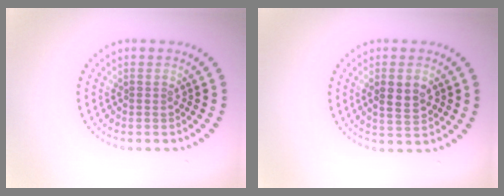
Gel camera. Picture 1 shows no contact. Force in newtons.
{"total": 2.9, "press": 2.8, "slide": 0.4}